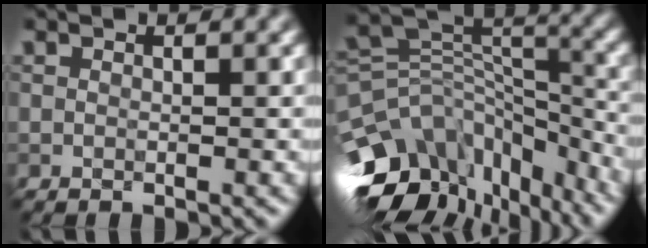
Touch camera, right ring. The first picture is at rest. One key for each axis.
{"total": 13.0, "fx": -8.4, "fy": 7.8, "fz": 6.3, "tx": -0.144, "ty": 0.014, "tz": -0.114}